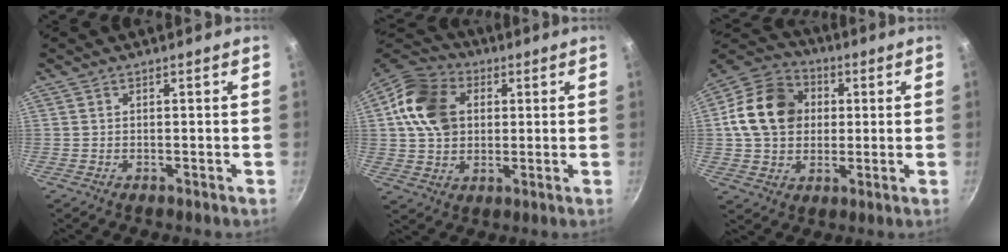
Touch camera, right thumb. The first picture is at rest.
{"total": 14.9, "force": [3.1, 11.4, 9.1], "torque": [-0.147, 0.008, 0.044]}
{"total": 15.9, "force": [2.2, 12.8, 9.2], "torque": [-0.133, 0.018, 0.027]}